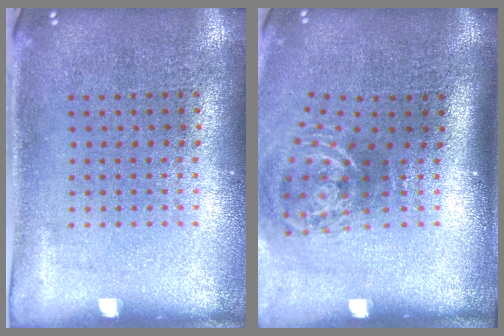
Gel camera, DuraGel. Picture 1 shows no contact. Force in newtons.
{"total": 2.1, "press": 1.3, "slide": 1.7}